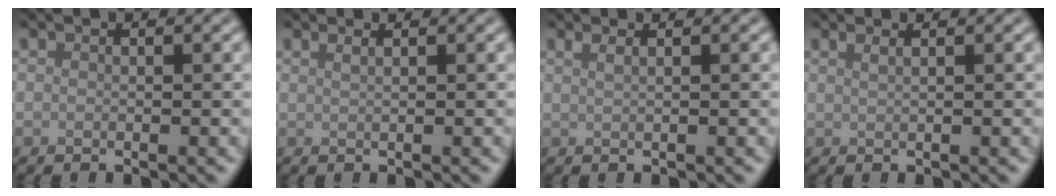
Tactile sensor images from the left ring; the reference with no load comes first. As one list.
[{"total": 1.8, "force": [1.1, 0.9, 1.1], "torque": [0.002, -0.003, -0.004]}, {"total": 1.8, "force": [1.1, 0.8, 1.1], "torque": [-0.006, -0.004, 0.004]}, {"total": 2.2, "force": [1.3, 1.1, 1.3], "torque": [0.001, 0.001, -0.005]}]